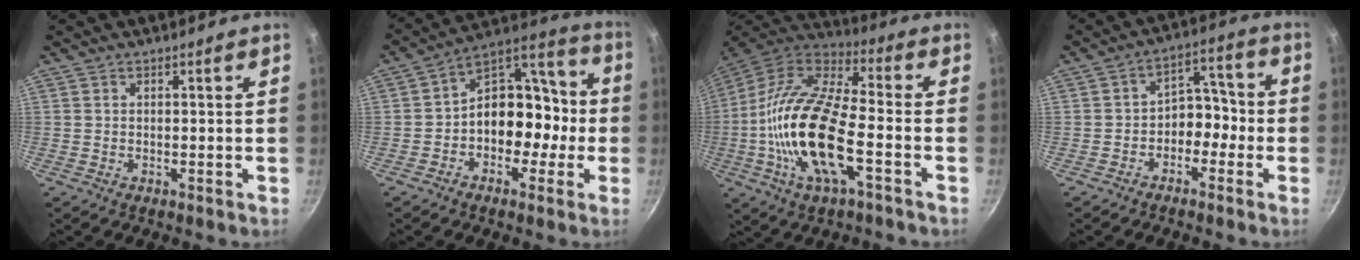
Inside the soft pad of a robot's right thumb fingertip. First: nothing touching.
{"total": 14.9, "force": [-2.0, 10.1, 10.8], "torque": [-0.116, 0.055, -0.043]}
{"total": 21.9, "force": [-5.2, 8.1, 19.7], "torque": [-0.414, 0.022, -0.096]}
{"total": 7.4, "force": [-2.3, 5.3, 4.7], "torque": [-0.034, 0.045, -0.049]}